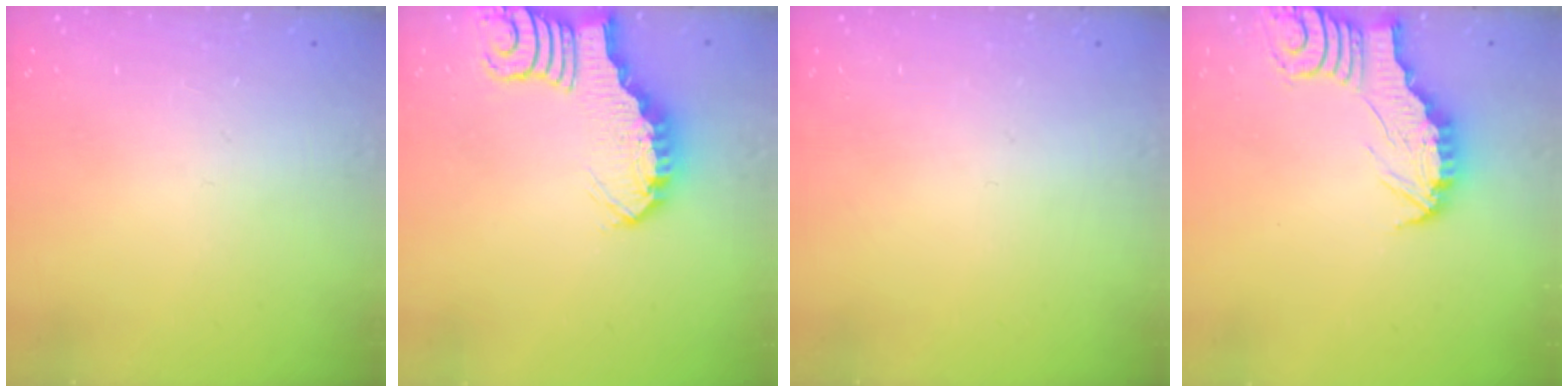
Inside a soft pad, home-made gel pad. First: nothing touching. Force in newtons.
{"total": 2.9, "press": 2.9, "slide": 0.4}
{"total": 0.0}
{"total": 3.1, "press": 3.1, "slide": 0.3}